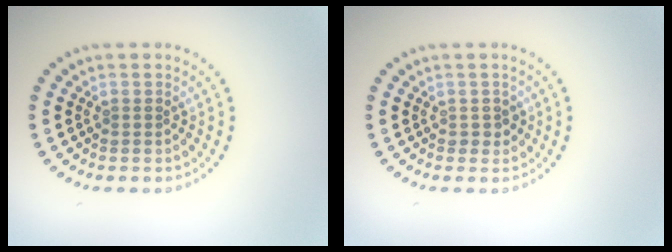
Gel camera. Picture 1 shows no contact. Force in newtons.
{"total": 1.0, "press": 1.0, "slide": 0.4}